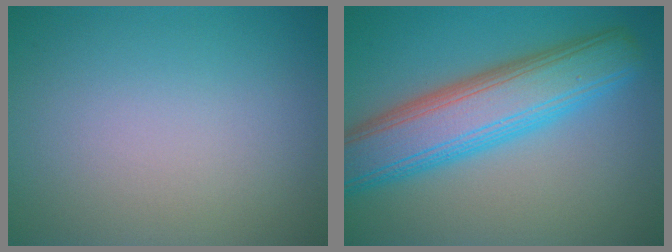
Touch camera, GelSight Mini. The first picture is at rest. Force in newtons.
{"total": 8.5, "press": 8.5, "slide": 0.2}